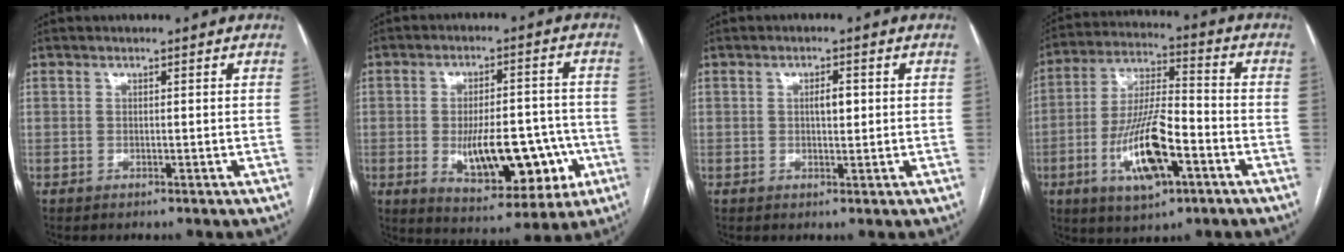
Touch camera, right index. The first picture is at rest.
{"total": 14.5, "force": [-3.4, 6.1, 12.7], "torque": [-0.183, 0.010, -0.035]}
{"total": 2.3, "force": [0.3, 0.9, 2.1], "torque": [-0.035, 0.002, 0.005]}
{"total": 14.2, "force": [-5.3, 4.1, 12.6], "torque": [-0.247, -0.002, -0.089]}